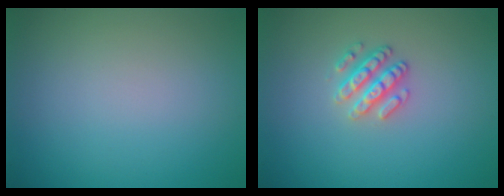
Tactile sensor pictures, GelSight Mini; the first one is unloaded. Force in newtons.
{"total": 2.5, "press": 2.4, "slide": 0.7}